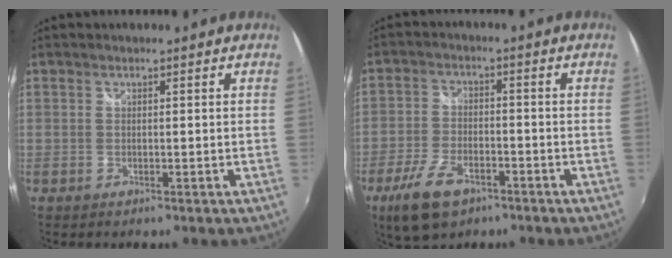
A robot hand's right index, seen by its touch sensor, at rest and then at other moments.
{"total": 10.1, "force": [-6.2, 4.9, 6.3], "torque": [-0.154, -0.016, -0.114]}